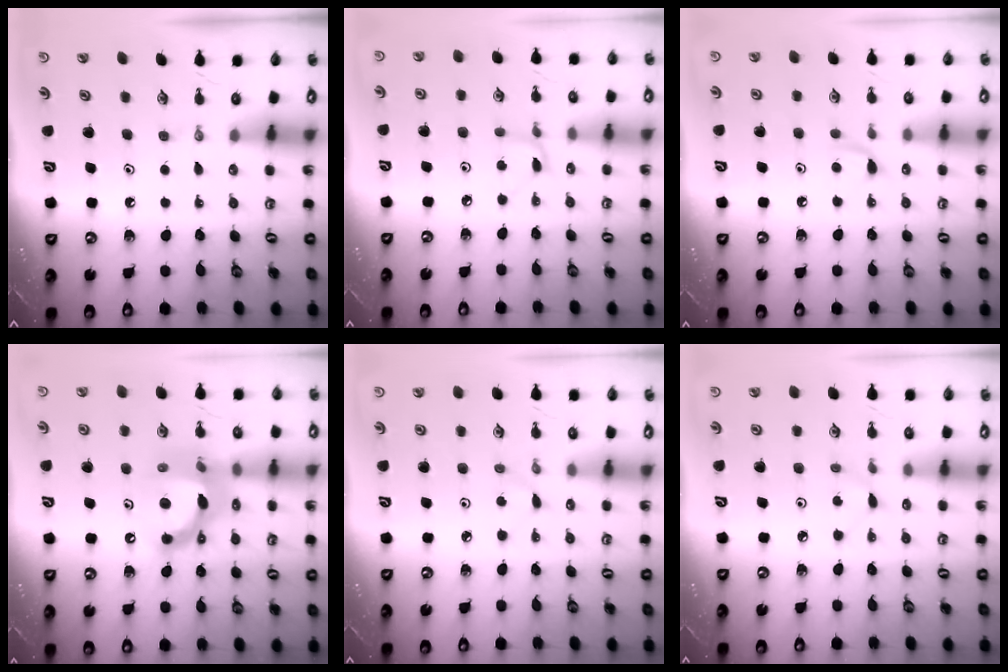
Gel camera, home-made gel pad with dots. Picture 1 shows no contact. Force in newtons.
{"total": 2.8, "press": 2.8, "slide": 0.3}
{"total": 4.8, "press": 4.7, "slide": 0.6}
{"total": 14.5, "press": 14.4, "slide": 1.5}
{"total": 2.9, "press": 2.9, "slide": 0.4}
{"total": 2.5, "press": 2.5, "slide": 0.3}